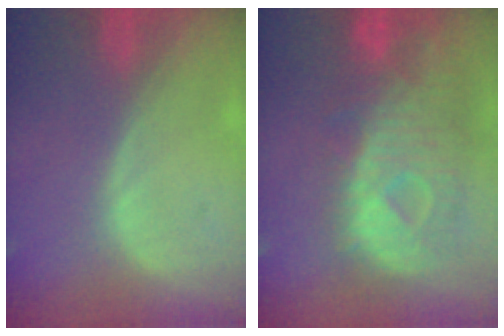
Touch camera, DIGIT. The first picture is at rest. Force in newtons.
{"total": 12.4, "press": 10.7, "slide": 6.3}